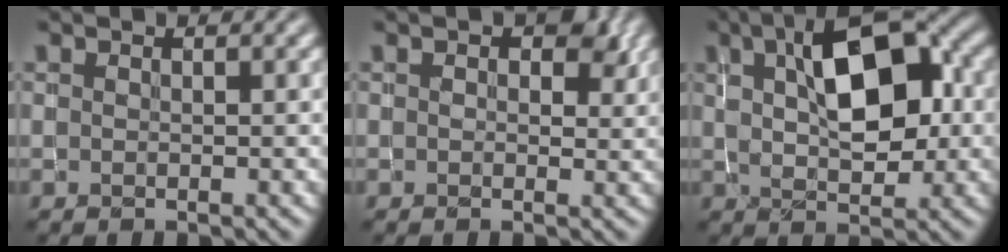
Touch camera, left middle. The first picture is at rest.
{"total": 2.7, "force": [0.8, 1.9, 1.7], "torque": [-0.021, 0.000, 0.014]}
{"total": 8.8, "force": [2.0, 4.2, 7.4], "torque": [-0.115, 0.020, 0.027]}